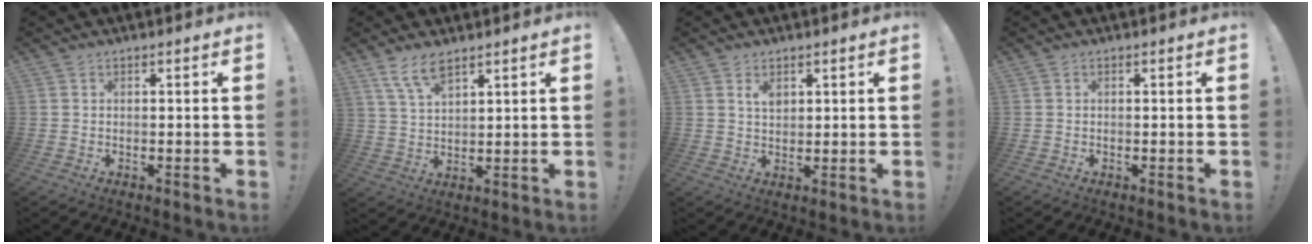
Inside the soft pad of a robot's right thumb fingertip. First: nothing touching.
{"total": 7.2, "force": [5.3, 2.4, 4.2], "torque": [-0.077, -0.023, 0.098]}
{"total": 3.2, "force": [1.7, 1.9, 2.0], "torque": [-0.034, -0.005, 0.030]}
{"total": 0.0}